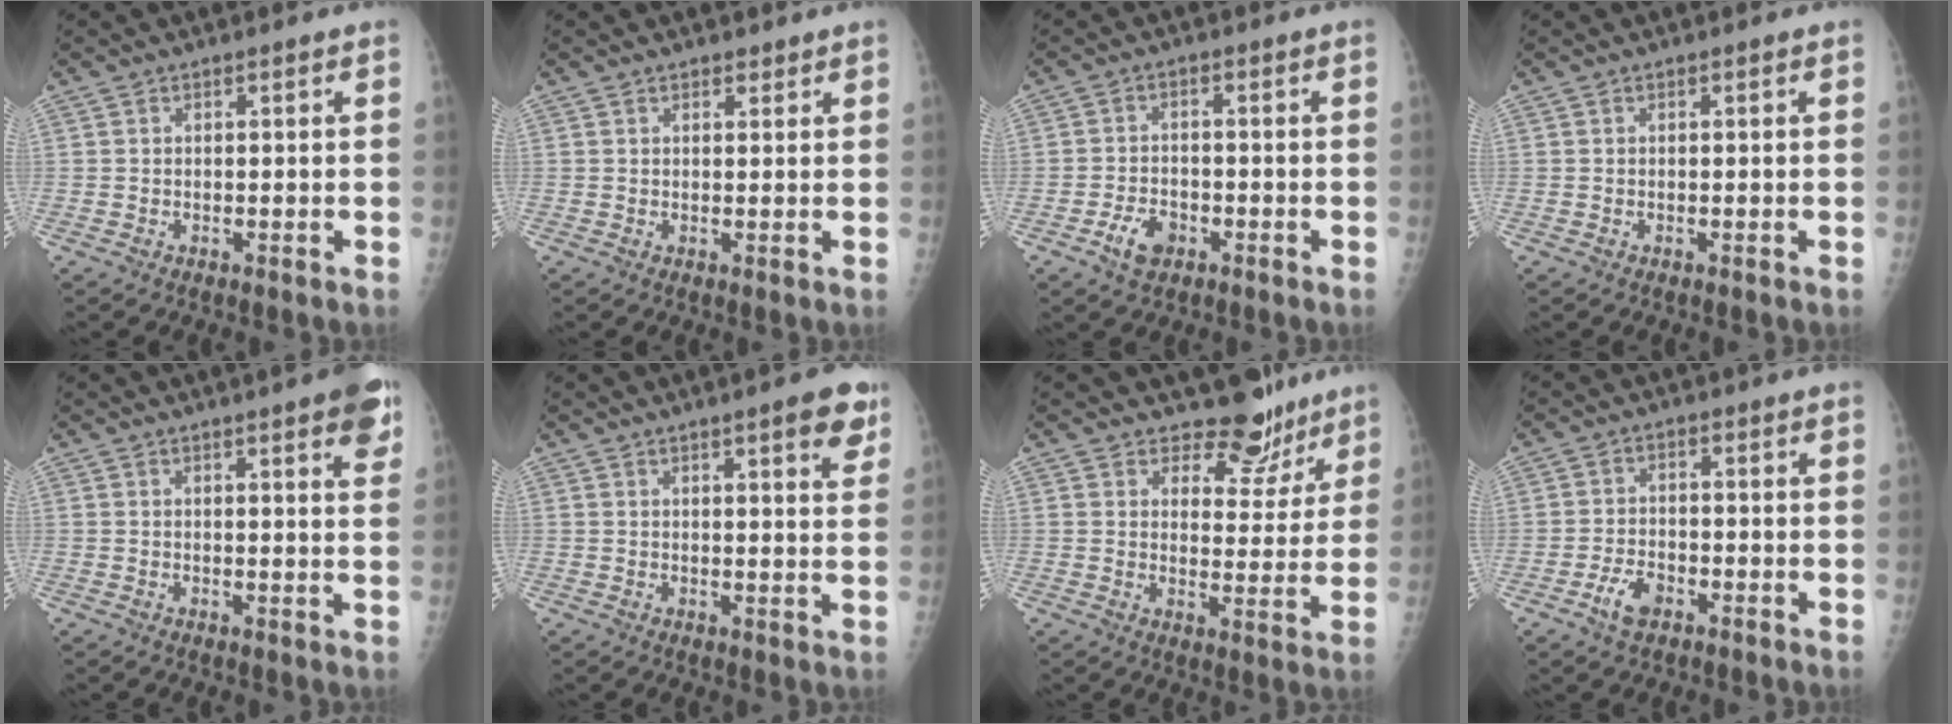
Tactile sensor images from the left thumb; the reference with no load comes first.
{"total": 1.5, "force": [1.2, 0.8, 0.4], "torque": [0.004, -0.007, 0.015]}
{"total": 4.8, "force": [-2.4, 3.2, 2.7], "torque": [-0.039, 0.013, -0.040]}
{"total": 0.0}
{"total": 6.9, "force": [3.7, 1.5, 5.7], "torque": [-0.057, -0.009, 0.041]}
{"total": 6.8, "force": [4.0, 1.5, 5.3], "torque": [-0.056, -0.017, 0.048]}
{"total": 8.5, "force": [7.1, 4.4, 1.5], "torque": [0.014, -0.056, 0.098]}
{"total": 4.3, "force": [-2.3, 2.5, 2.7], "torque": [-0.047, 0.013, -0.042]}